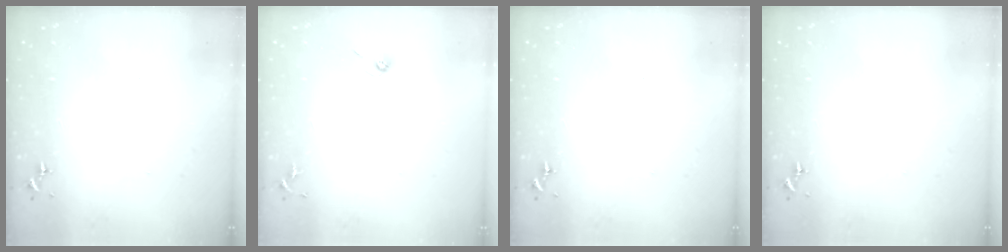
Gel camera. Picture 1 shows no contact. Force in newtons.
{"total": 3.8, "press": 3.3, "slide": 1.8}
{"total": 0.0}
{"total": 0.0}